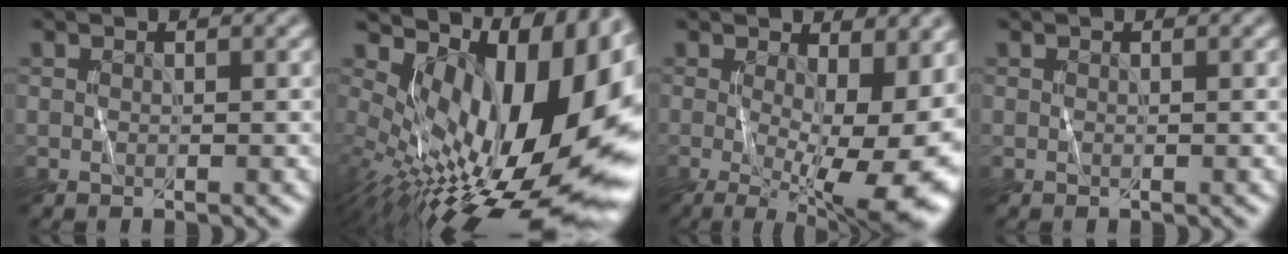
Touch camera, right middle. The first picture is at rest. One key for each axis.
{"total": 18.8, "fx": 1.2, "fy": 8.5, "fz": 16.7, "tx": -0.240, "ty": 0.004, "tz": 0.017}
{"total": 13.7, "fx": -1.4, "fy": 5.0, "fz": 12.7, "tx": -0.161, "ty": -0.021, "tz": -0.002}
{"total": 0.0}